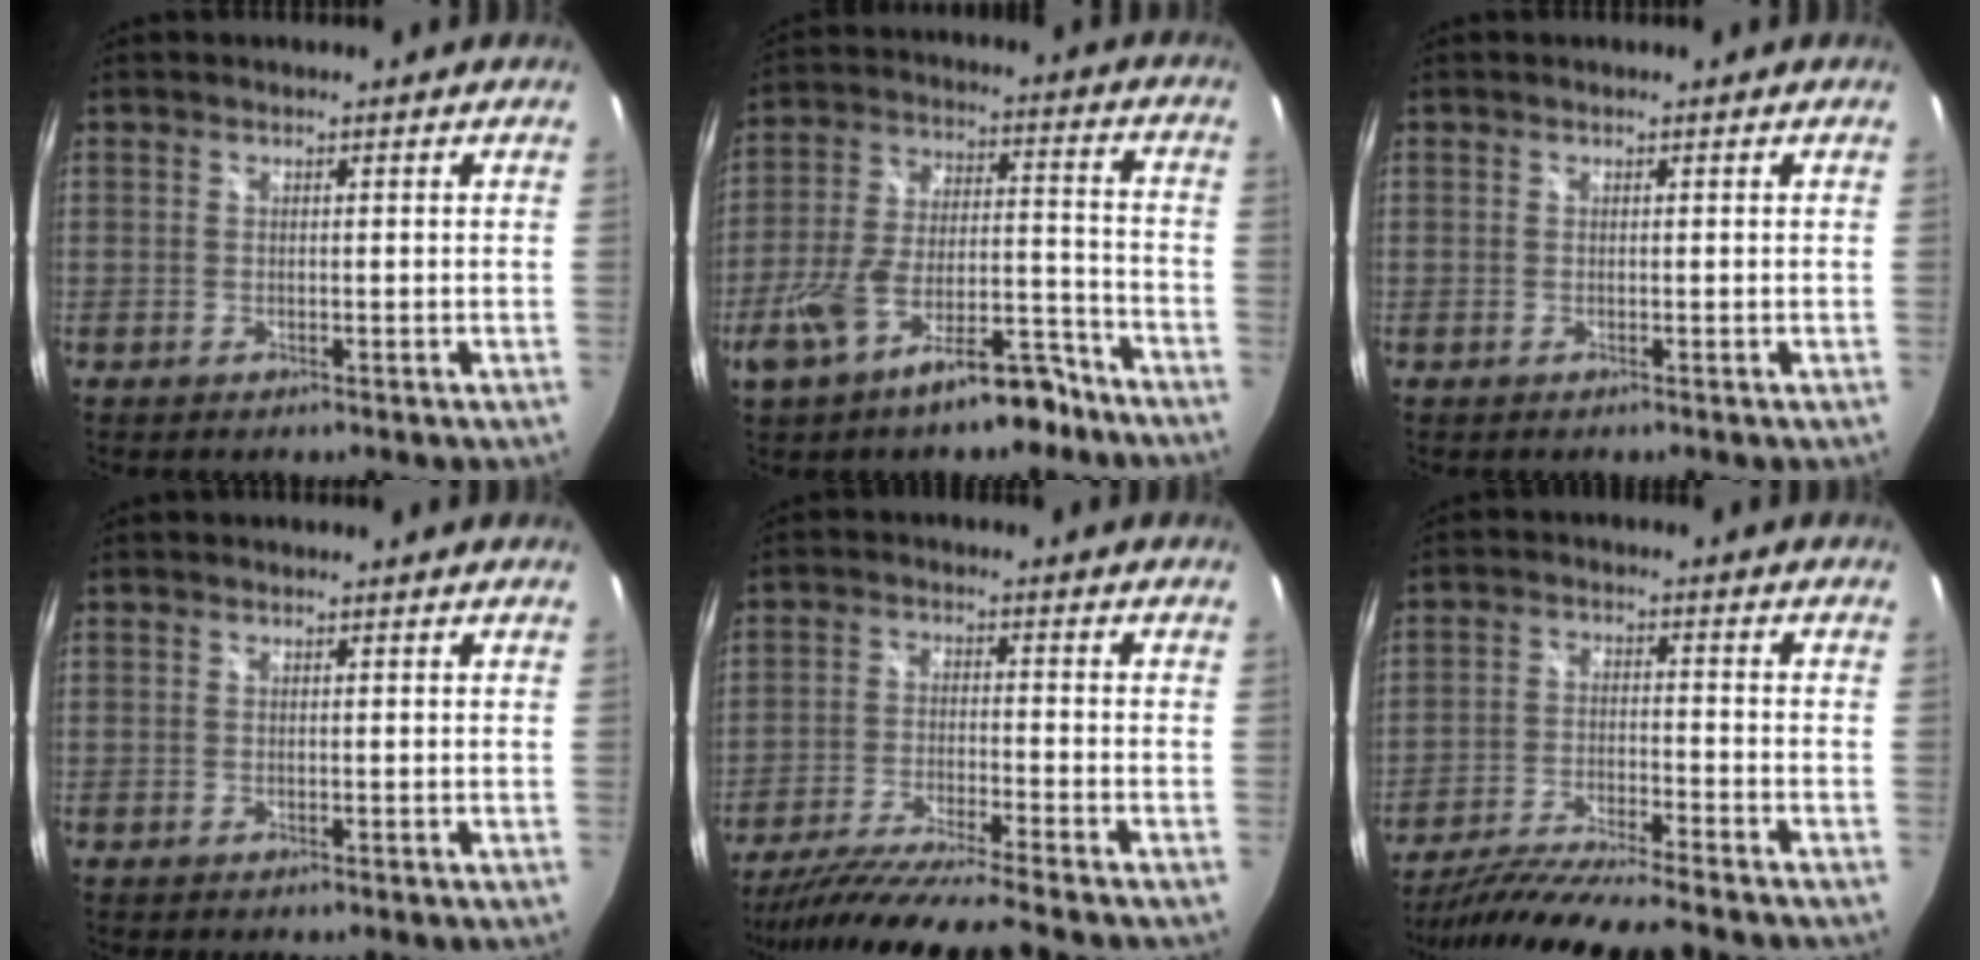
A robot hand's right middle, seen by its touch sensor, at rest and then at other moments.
{"total": 15.5, "force": [-10.2, 5.8, 10.1], "torque": [-0.185, 0.012, -0.156]}
{"total": 0.0}
{"total": 0.0}
{"total": 12.8, "force": [-11.4, -1.5, 5.7], "torque": [-0.125, -0.032, -0.200]}
{"total": 13.5, "force": [-12.1, -0.2, 6.1], "torque": [-0.132, -0.026, -0.210]}